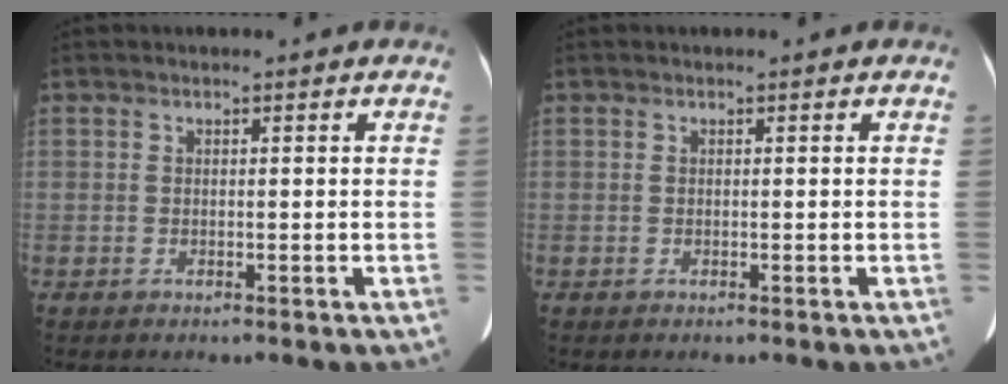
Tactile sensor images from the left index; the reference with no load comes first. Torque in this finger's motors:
{"motor_torque": [0.00, 0.00, 0.00, 0.00]}